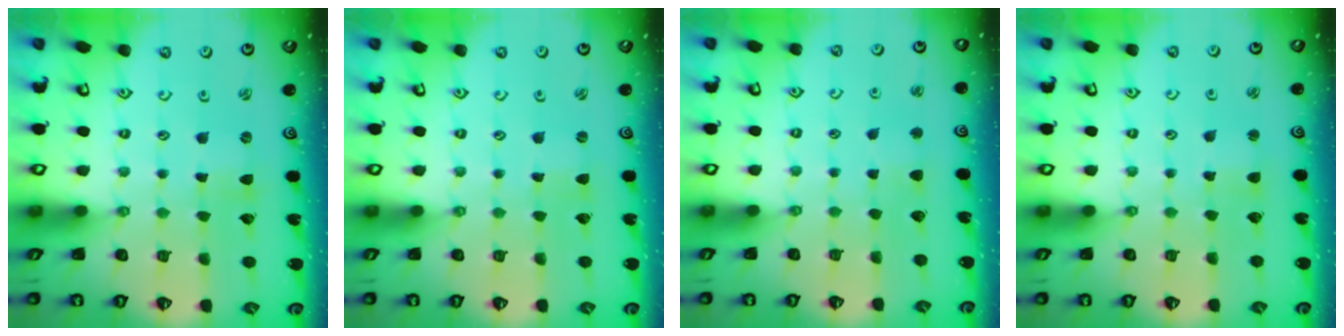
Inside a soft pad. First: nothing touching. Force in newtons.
{"total": 0.0}
{"total": 2.5, "press": 2.5, "slide": 0.5}
{"total": 2.7, "press": 2.7, "slide": 0.2}